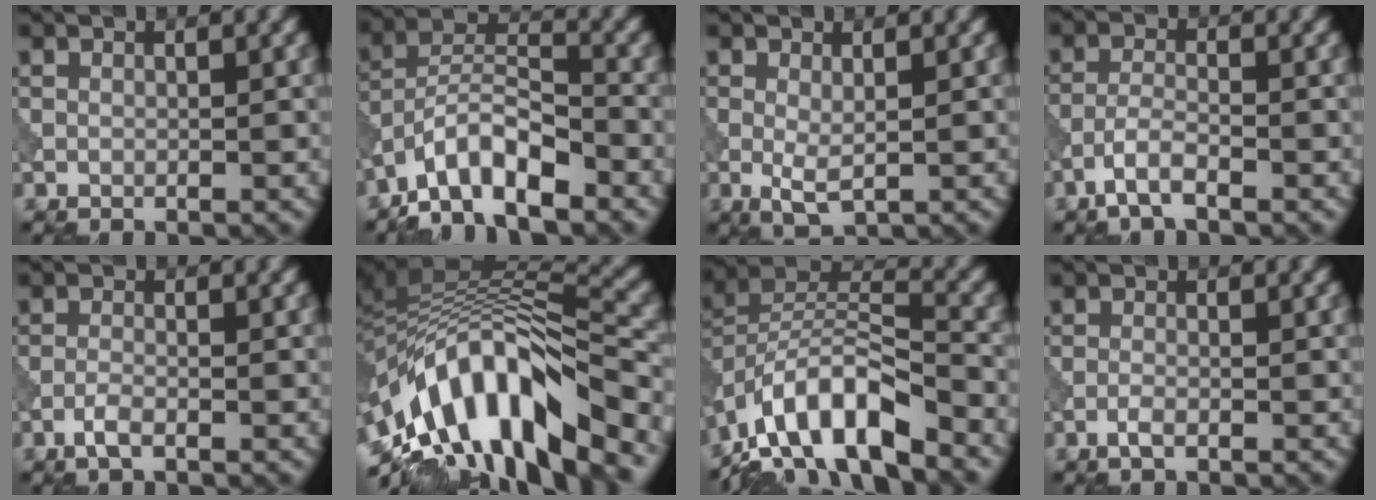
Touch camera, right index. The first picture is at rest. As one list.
[{"total": 7.5, "force": [-5.5, 2.5, 4.6], "torque": [-0.072, 0.010, -0.110]}, {"total": 2.2, "force": [-0.2, 0.7, 2.0], "torque": [-0.044, -0.007, -0.001]}, {"total": 2.6, "force": [-1.8, 0.6, 1.8], "torque": [-0.040, 0.005, -0.043]}, {"total": 1.6, "force": [-1.0, 0.4, 1.1], "torque": [-0.026, 0.001, -0.024]}, {"total": 12.9, "force": [-6.5, 5.6, 9.7], "torque": [-0.153, 0.019, -0.116]}, {"total": 10.4, "force": [-7.4, 3.4, 6.4], "torque": [-0.104, 0.007, -0.147]}, {"total": 1.1, "force": [-0.7, 0.3, 0.9], "torque": [-0.019, 0.001, -0.017]}]